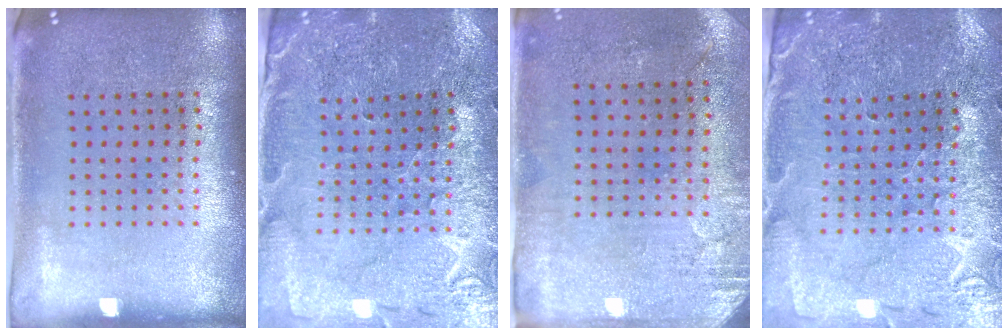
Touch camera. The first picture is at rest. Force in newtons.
{"total": 1.3, "press": 1.2, "slide": 0.2}
{"total": 2.9, "press": 2.4, "slide": 1.6}
{"total": 1.3, "press": 1.2, "slide": 0.2}